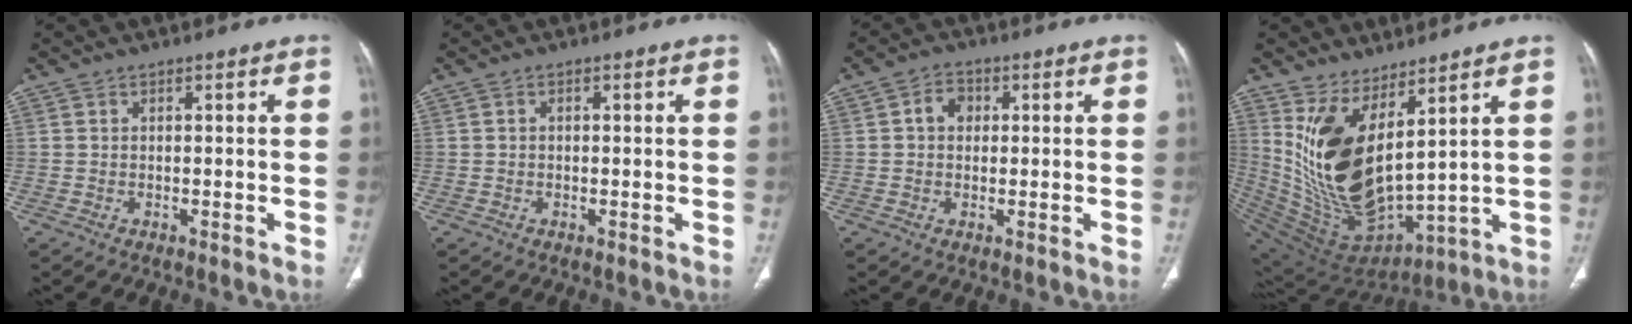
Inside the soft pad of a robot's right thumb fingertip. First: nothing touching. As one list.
[{"total": 0.0}, {"total": 3.9, "force": [0.7, 3.1, 2.2], "torque": [-0.020, 0.010, 0.008]}, {"total": 17.5, "force": [7.0, 7.7, 14.0], "torque": [-0.249, -0.069, 0.169]}]